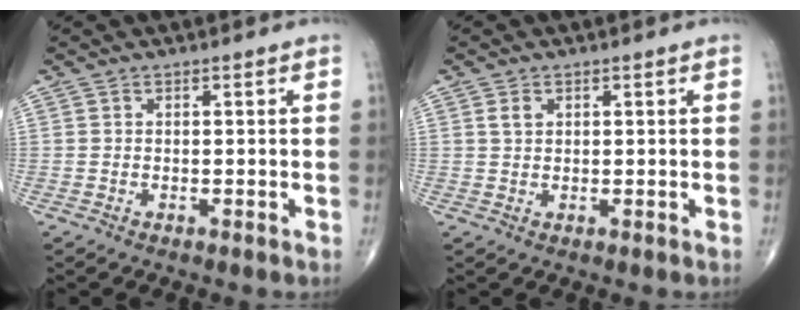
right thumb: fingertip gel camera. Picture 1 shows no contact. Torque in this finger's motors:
{"motor_torque": [-0.48, 0.32, 0.13, 0.07, -0.01]}